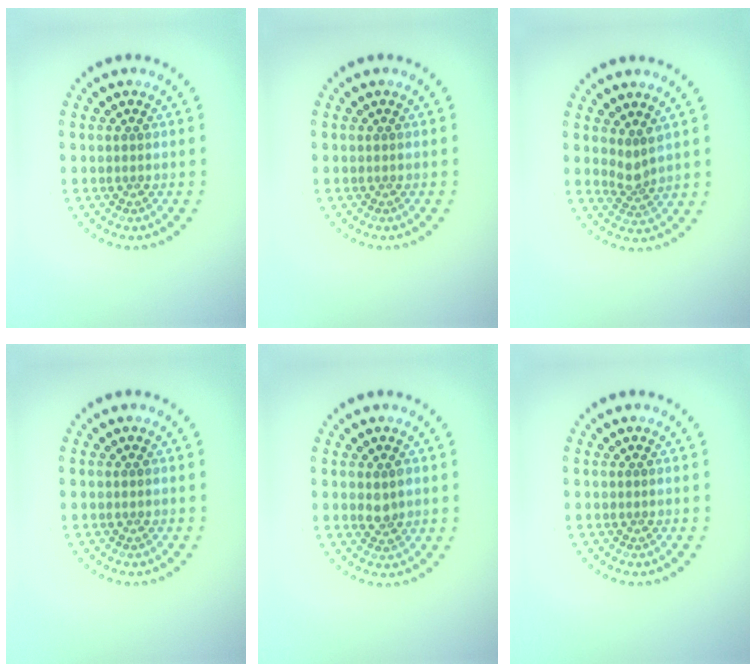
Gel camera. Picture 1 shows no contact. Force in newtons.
{"total": 0.0}
{"total": 2.0, "press": 1.5, "slide": 1.3}
{"total": 0.0}
{"total": 1.5, "press": 1.5, "slide": 0.3}
{"total": 0.0}